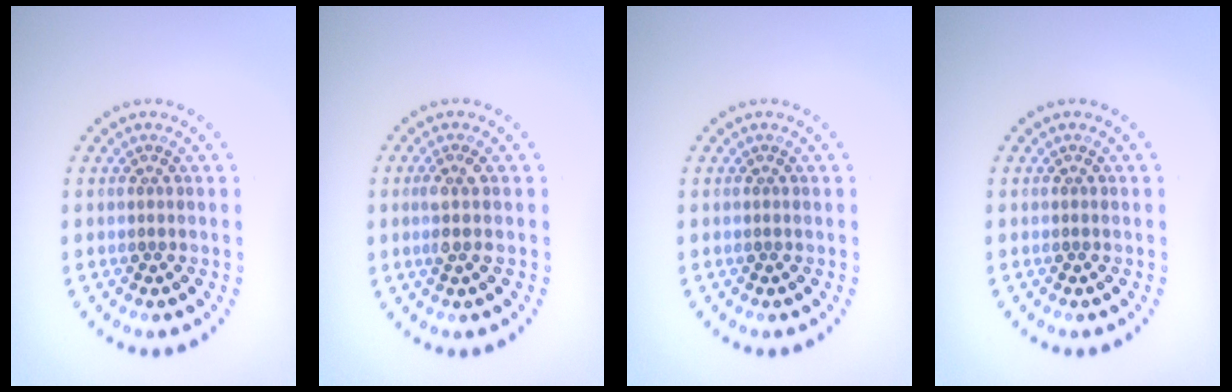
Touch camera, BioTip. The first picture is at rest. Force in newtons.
{"total": 1.6, "press": 1.4, "slide": 0.7}
{"total": 0.0}
{"total": 0.0}